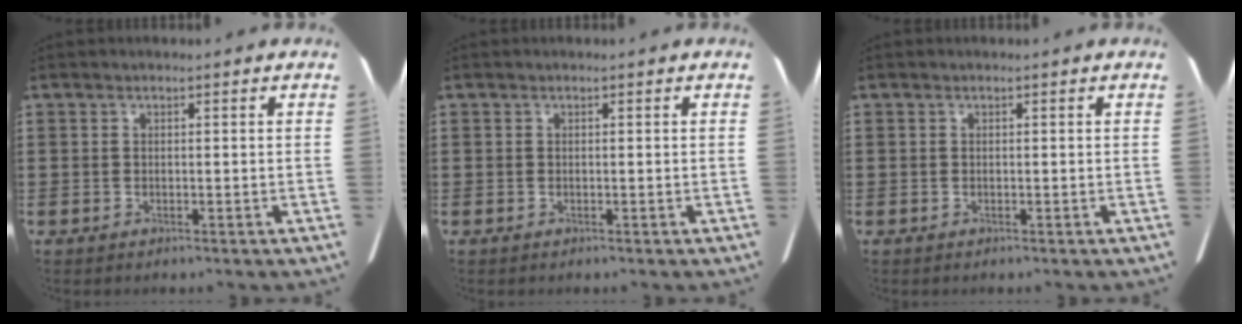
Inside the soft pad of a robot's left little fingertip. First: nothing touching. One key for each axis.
{"total": 0.0}
{"total": 0.0}